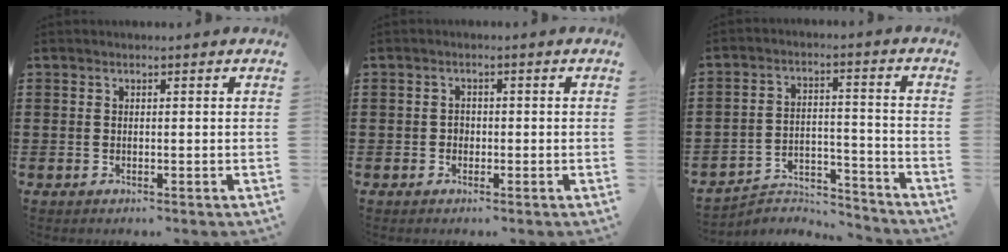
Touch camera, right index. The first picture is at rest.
{"total": 1.2, "force": [-0.4, 1.0, 0.5], "torque": [-0.013, 0.001, -0.009]}
{"total": 4.6, "force": [-4.5, 0.9, 0.8], "torque": [-0.018, 0.008, -0.092]}